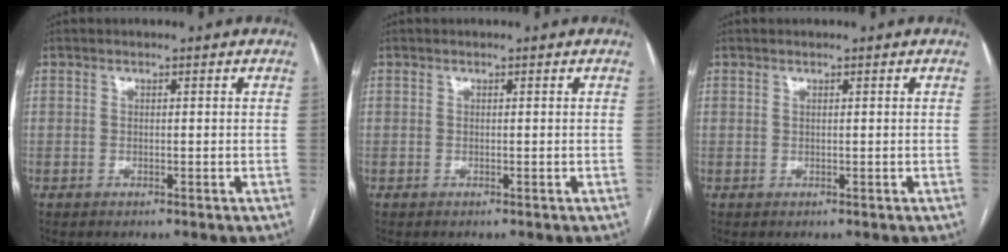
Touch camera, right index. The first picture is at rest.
{"total": 0.0}
{"total": 0.0}